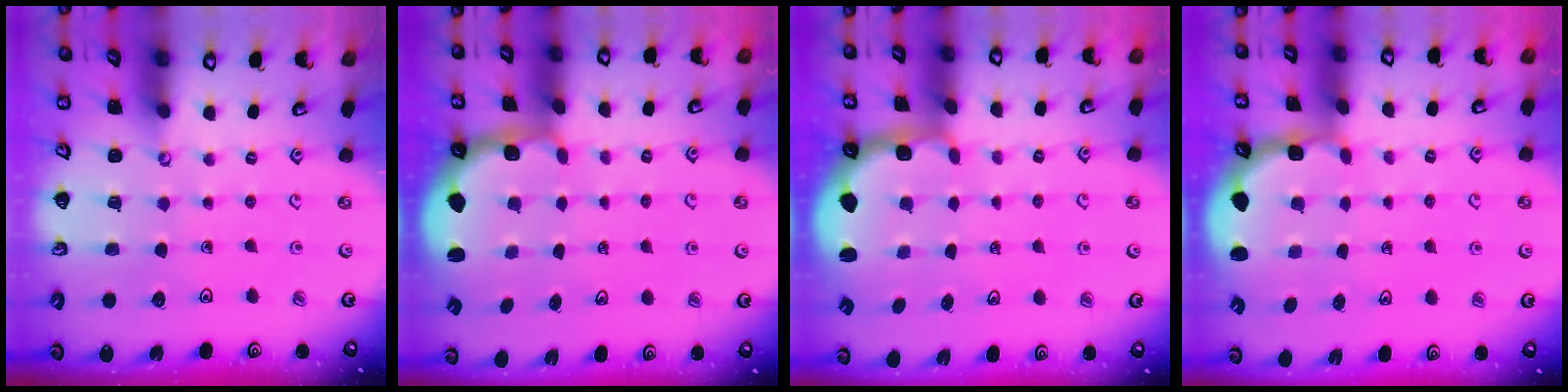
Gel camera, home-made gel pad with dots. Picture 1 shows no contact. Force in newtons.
{"total": 2.2, "press": 1.5, "slide": 1.6}
{"total": 2.2, "press": 1.5, "slide": 1.6}
{"total": 2.5, "press": 2.1, "slide": 1.3}